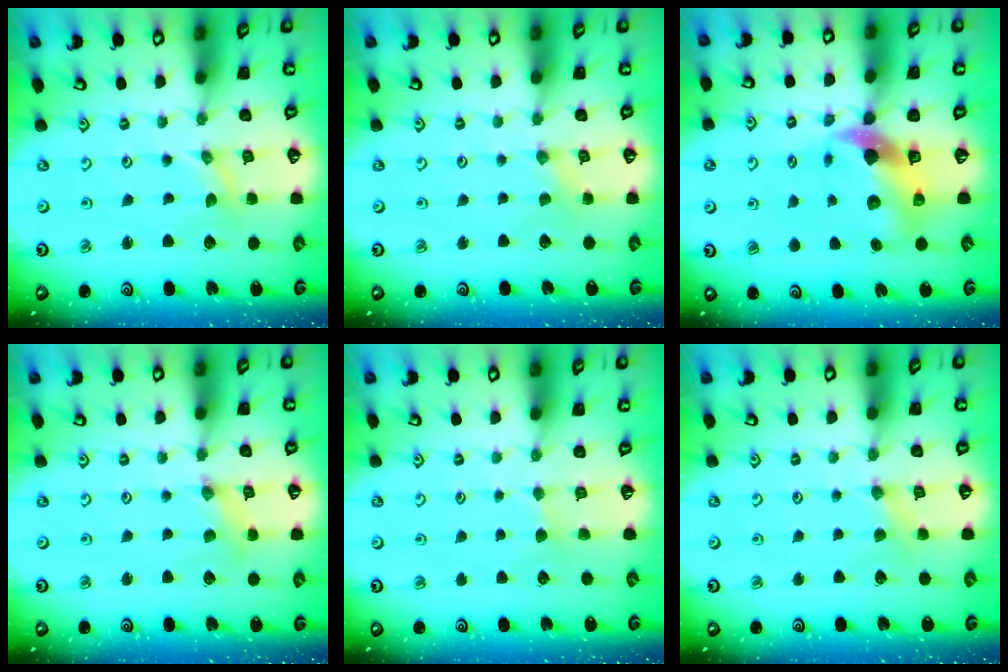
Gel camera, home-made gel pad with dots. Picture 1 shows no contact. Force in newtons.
{"total": 0.0}
{"total": 10.1, "press": 9.9, "slide": 1.6}
{"total": 2.4, "press": 2.4, "slide": 0.3}
{"total": 2.3, "press": 2.2, "slide": 0.4}
{"total": 2.4, "press": 2.4, "slide": 0.5}